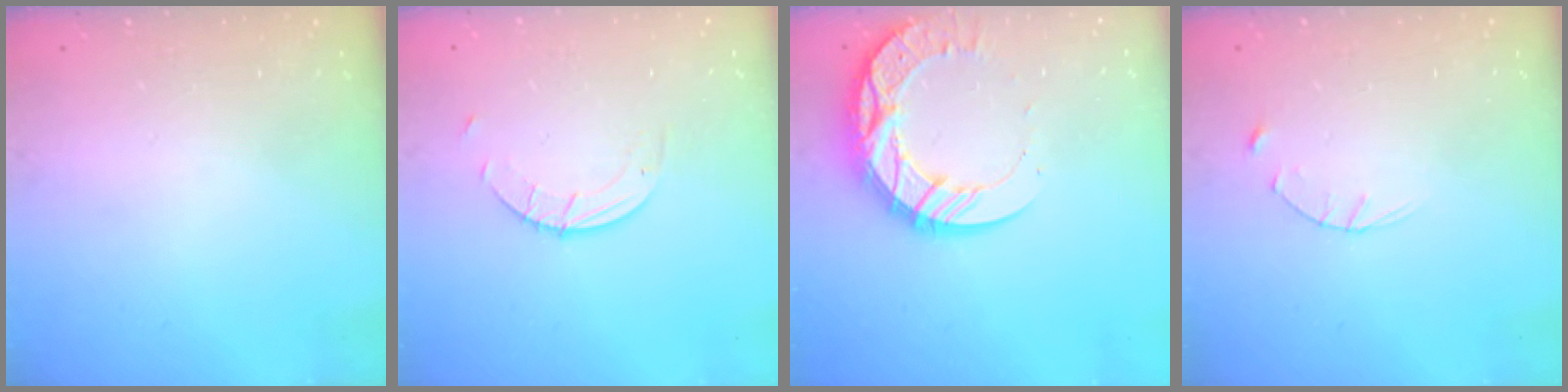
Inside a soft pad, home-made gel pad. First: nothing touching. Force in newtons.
{"total": 2.7, "press": 2.7, "slide": 0.3}
{"total": 14.6, "press": 14.5, "slide": 1.1}
{"total": 2.8, "press": 2.8, "slide": 0.4}